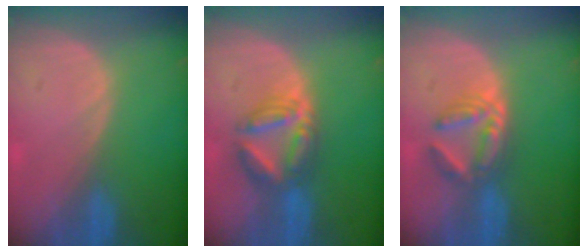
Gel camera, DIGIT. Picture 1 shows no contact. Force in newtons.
{"total": 6.5, "press": 6.5, "slide": 0.4}
{"total": 6.0, "press": 5.4, "slide": 2.7}